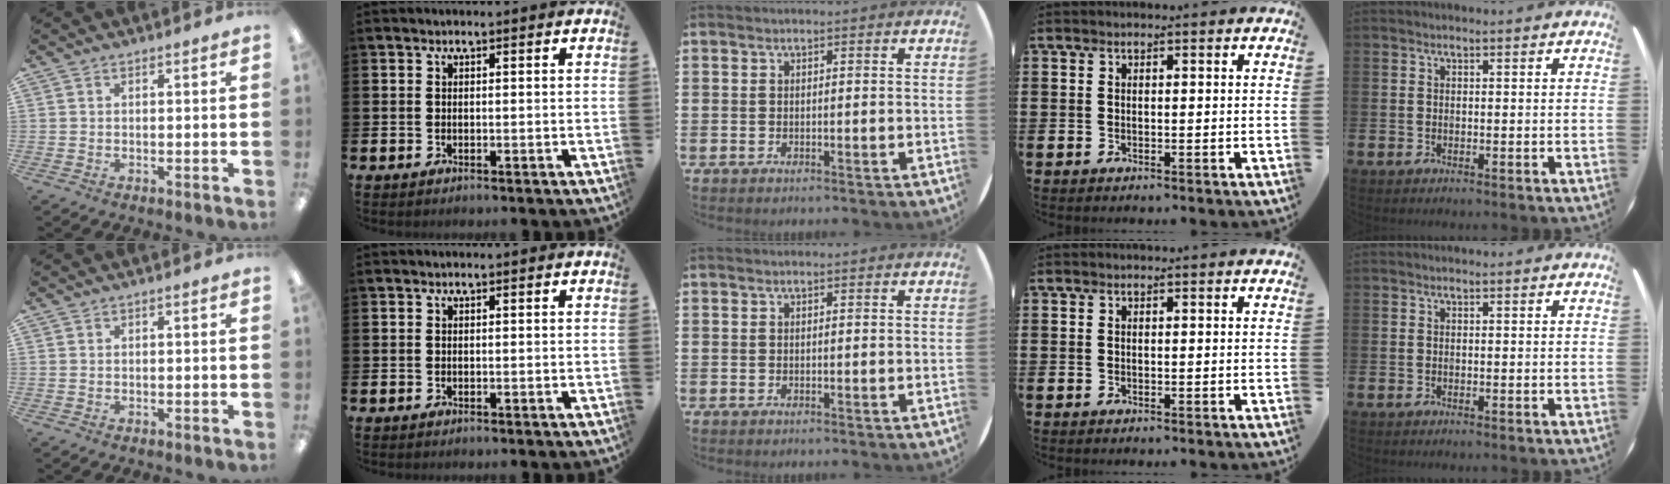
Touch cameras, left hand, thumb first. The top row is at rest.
{}